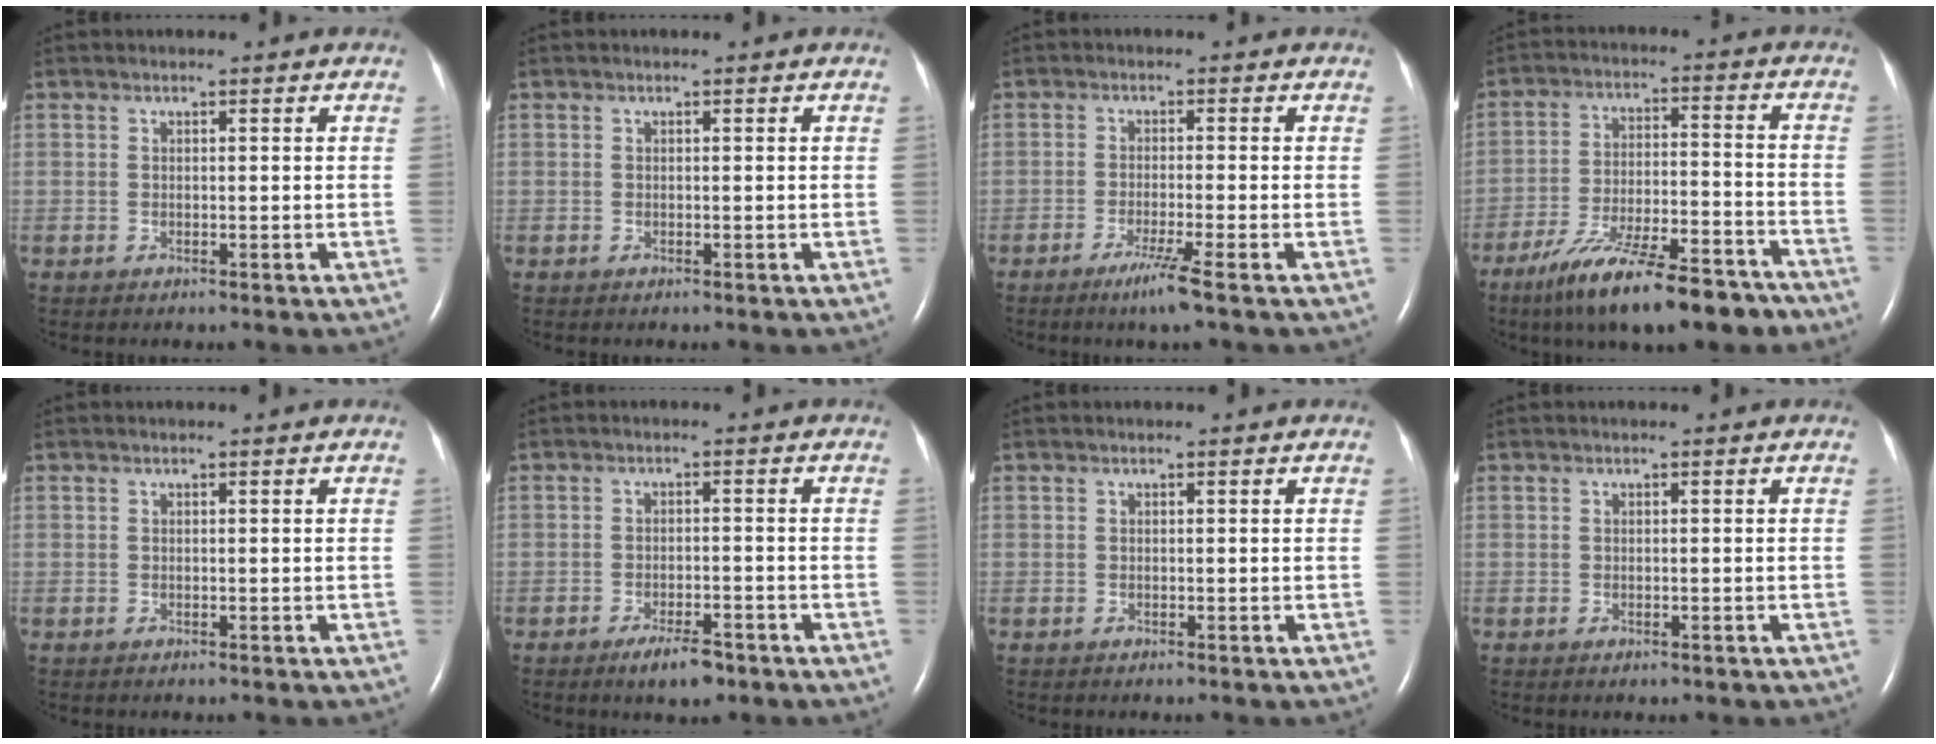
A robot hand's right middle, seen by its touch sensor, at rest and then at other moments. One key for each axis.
{"total": 0.0}
{"total": 4.1, "fx": -2.6, "fy": -1.0, "fz": 3.0, "tx": -0.062, "ty": -0.014, "tz": -0.052}
{"total": 17.8, "fx": -13.6, "fy": 4.0, "fz": 10.8, "tx": -0.156, "ty": -0.004, "tz": -0.220}
{"total": 0.0}
{"total": 4.4, "fx": -3.1, "fy": 1.2, "fz": 2.9, "tx": -0.054, "ty": -0.002, "tz": -0.047}
{"total": 0.0}
{"total": 0.6, "fx": -0.4, "fy": 0.3, "fz": 0.4, "tx": -0.009, "ty": -0.002, "tz": -0.001}